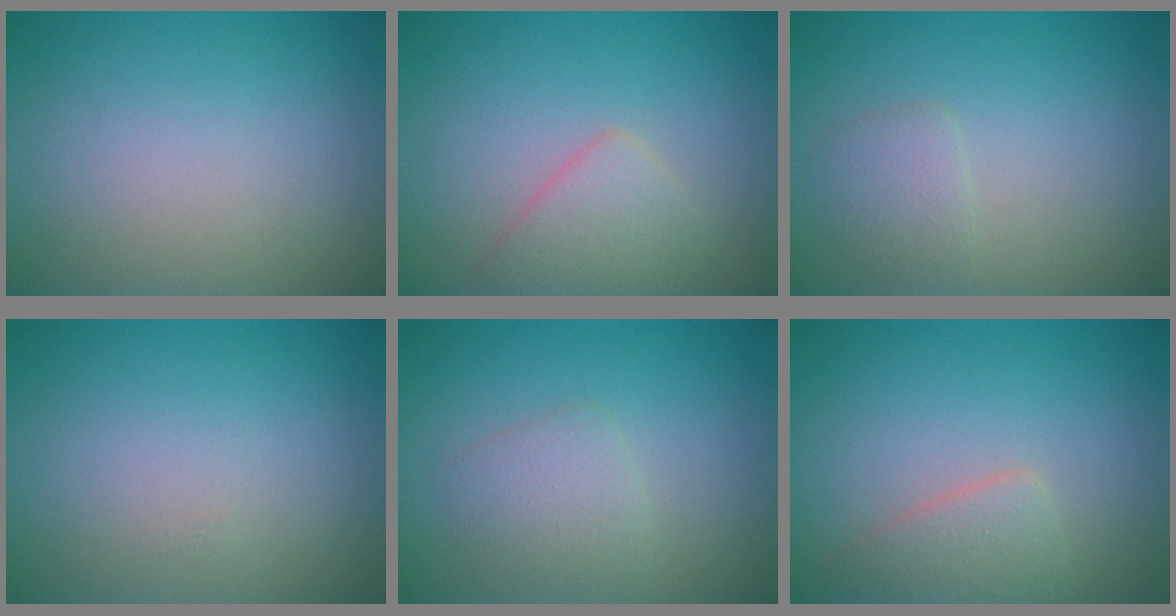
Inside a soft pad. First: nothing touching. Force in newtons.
{"total": 2.7, "press": 2.7, "slide": 0.1}
{"total": 1.7, "press": 1.7, "slide": 0.0}
{"total": 0.0}
{"total": 2.1, "press": 2.1, "slide": 0.1}
{"total": 2.4, "press": 2.4, "slide": 0.1}